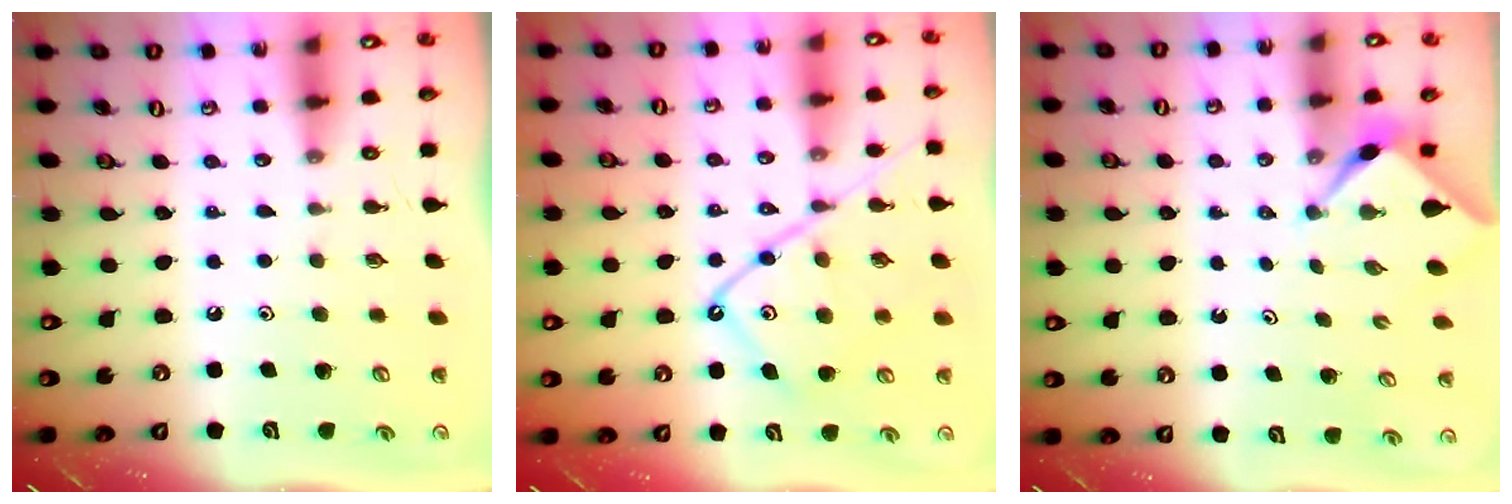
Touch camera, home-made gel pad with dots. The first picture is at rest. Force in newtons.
{"total": 13.7, "press": 13.6, "slide": 1.3}
{"total": 2.3, "press": 2.3, "slide": 0.1}